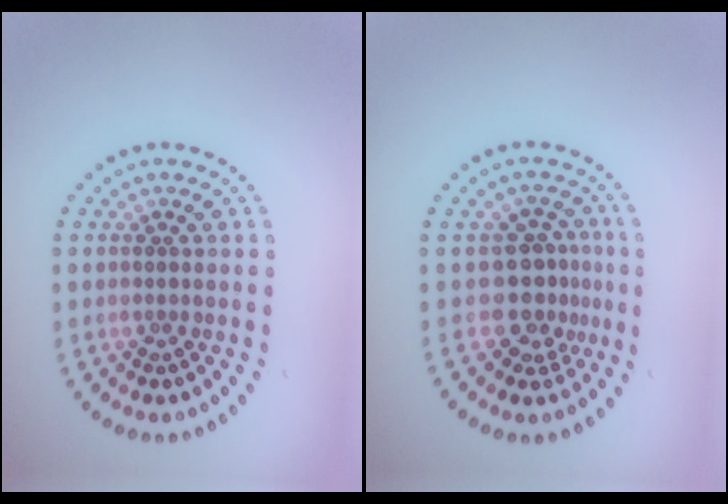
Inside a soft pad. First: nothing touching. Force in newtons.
{"total": 3.2, "press": 2.4, "slide": 2.0}